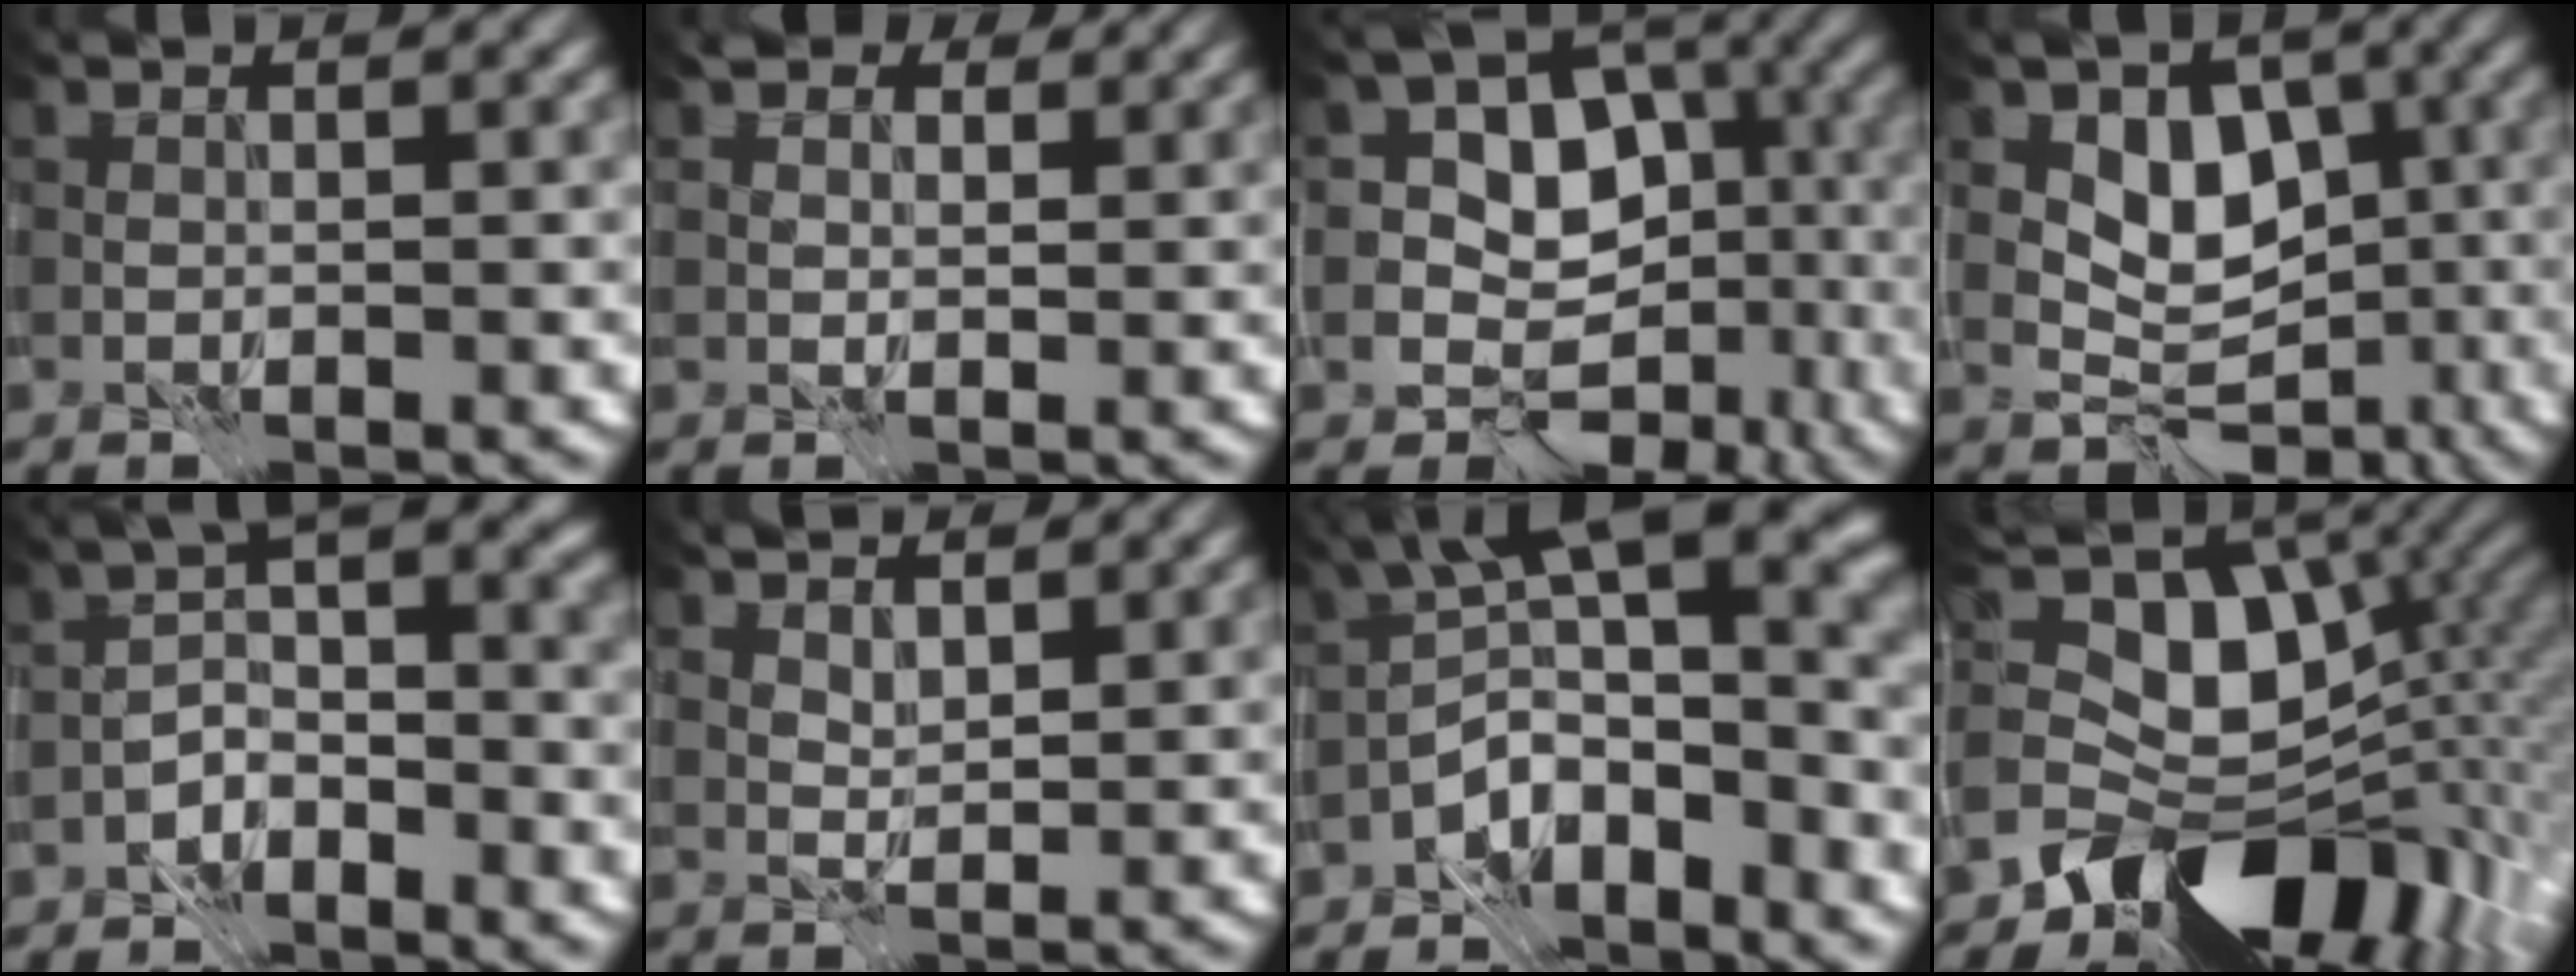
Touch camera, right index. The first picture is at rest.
{"total": 3.0, "force": [1.9, 2.1, 1.1], "torque": [-0.014, 0.005, 0.010]}
{"total": 9.4, "force": [-1.3, 8.0, 4.8], "torque": [-0.022, 0.016, -0.039]}
{"total": 6.4, "force": [0.2, 5.2, 3.7], "torque": [-0.037, 0.007, 0.004]}
{"total": 3.7, "force": [-2.5, 1.7, 2.1], "torque": [-0.035, 0.011, -0.055]}
{"total": 2.4, "force": [2.1, 1.0, 0.6], "torque": [-0.013, -0.007, 0.039]}
{"total": 8.8, "force": [-3.6, 3.9, 7.0], "torque": [-0.094, 0.014, -0.073]}
{"total": 11.4, "force": [-4.8, 7.6, 7.0], "torque": [-0.108, 0.005, -0.092]}